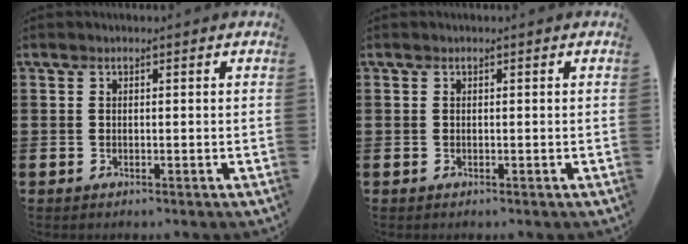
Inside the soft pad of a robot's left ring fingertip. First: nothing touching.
{"total": 0.0}